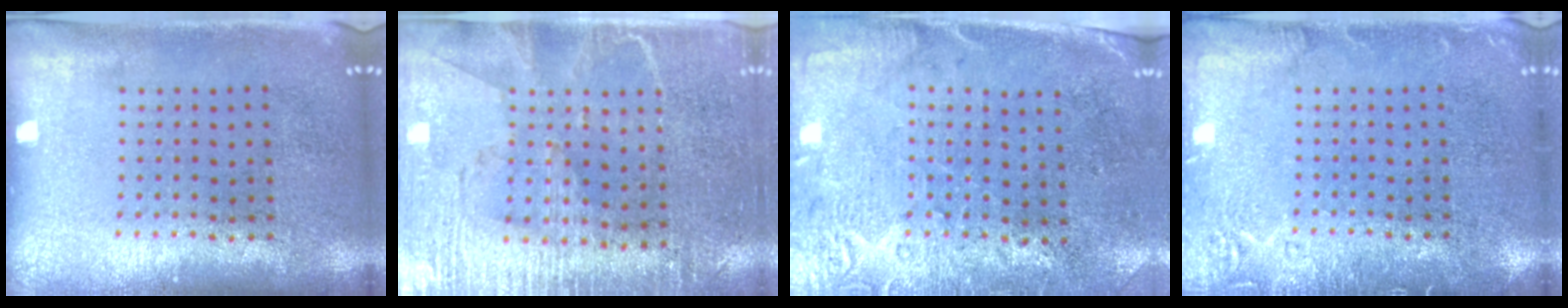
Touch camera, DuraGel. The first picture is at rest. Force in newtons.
{"total": 3.4, "press": 2.9, "slide": 1.6}
{"total": 2.8, "press": 2.4, "slide": 1.4}
{"total": 2.2, "press": 2.2, "slide": 0.4}